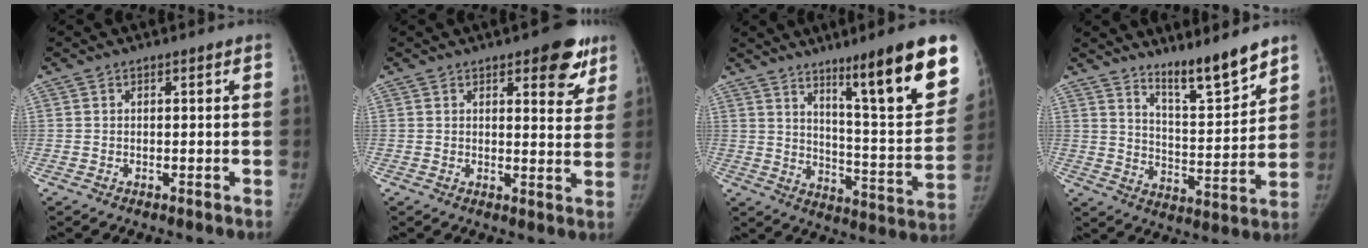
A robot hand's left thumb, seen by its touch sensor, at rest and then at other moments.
{"total": 8.9, "force": [5.2, 3.6, 6.3], "torque": [-0.041, -0.024, 0.062]}
{"total": 20.7, "force": [12.2, 2.3, 16.6], "torque": [-0.204, -0.068, 0.188]}
{"total": 11.2, "force": [9.1, 1.5, 6.4], "torque": [-0.086, -0.078, 0.156]}